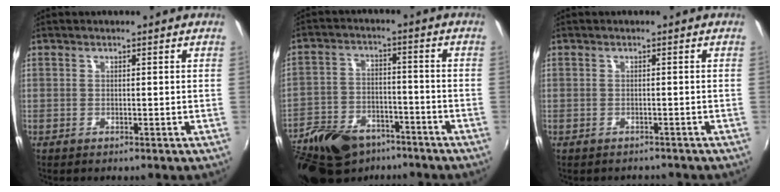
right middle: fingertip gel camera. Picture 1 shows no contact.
{"total": 20.8, "force": [-14.6, 10.9, 10.0], "torque": [-0.240, -0.017, -0.235]}
{"total": 2.2, "force": [-2.1, 0.7, 0.5], "torque": [-0.013, -0.010, -0.025]}